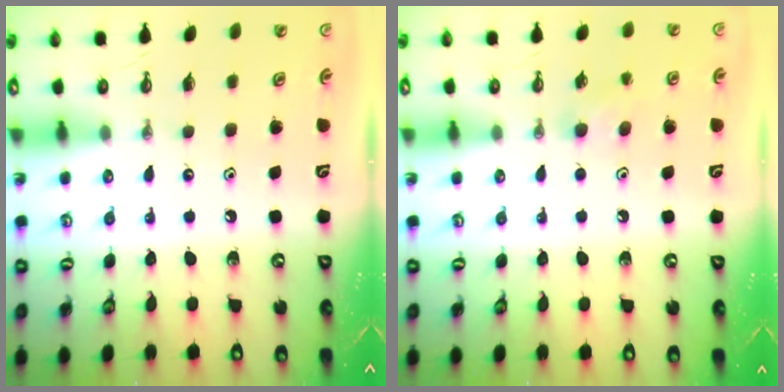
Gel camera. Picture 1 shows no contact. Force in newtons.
{"total": 6.3, "press": 4.8, "slide": 4.1}